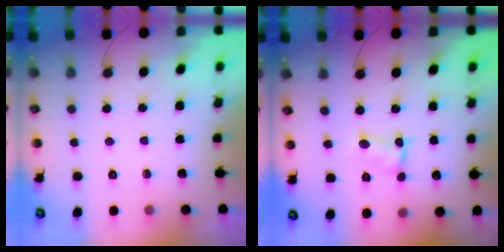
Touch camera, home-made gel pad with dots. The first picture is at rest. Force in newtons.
{"total": 2.5, "press": 2.5, "slide": 0.2}